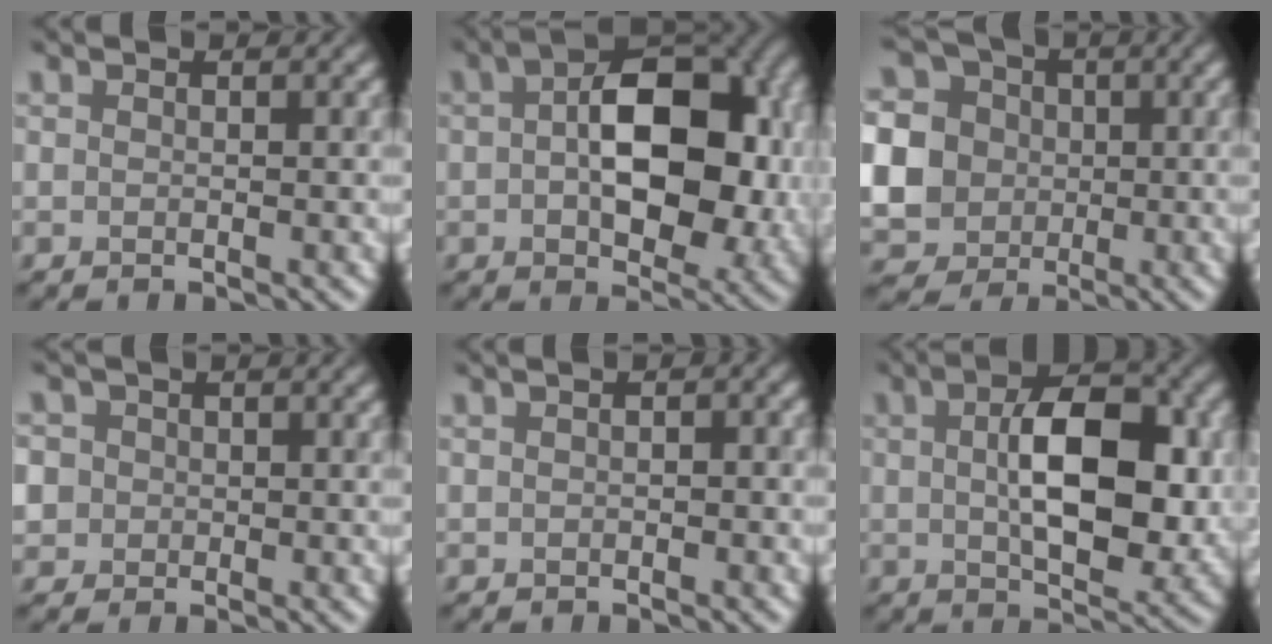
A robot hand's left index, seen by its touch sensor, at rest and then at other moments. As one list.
[{"total": 12.3, "force": [0.6, 7.2, 10.0], "torque": [-0.131, 0.004, 0.006]}, {"total": 12.2, "force": [0.1, 11.3, 4.6], "torque": [-0.146, 0.005, -0.017]}, {"total": 4.7, "force": [0.8, 4.3, 1.6], "torque": [-0.034, 0.034, -0.008]}, {"total": 1.4, "force": [0.0, 0.6, 1.2], "torque": [-0.017, 0.002, -0.002]}, {"total": 9.3, "force": [0.7, 4.6, 8.1], "torque": [-0.127, 0.002, 0.010]}]